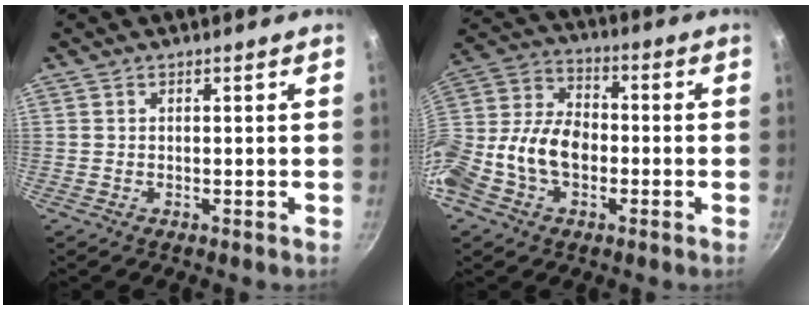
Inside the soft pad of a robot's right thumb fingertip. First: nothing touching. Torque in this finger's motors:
{"motor_torque": [0.63, 0.65, 1.40, -1.38, 0.72]}